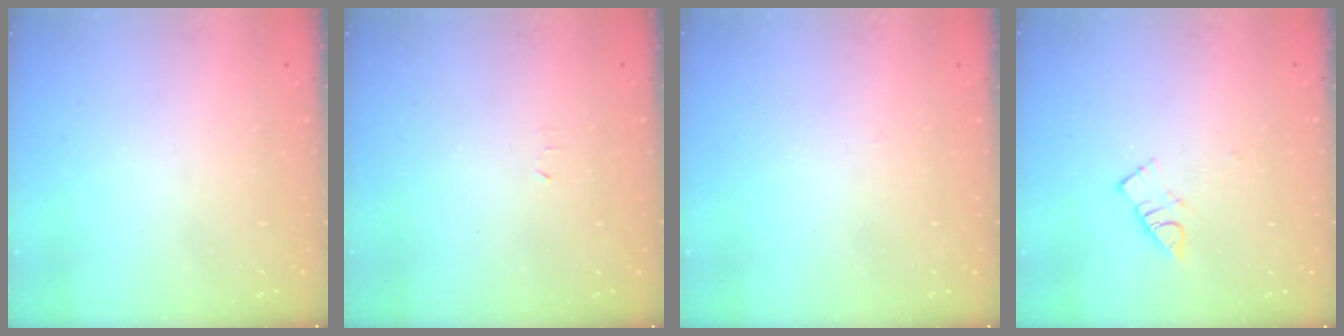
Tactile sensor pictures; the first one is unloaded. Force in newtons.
{"total": 2.4, "press": 2.4, "slide": 0.4}
{"total": 2.8, "press": 2.8, "slide": 0.4}
{"total": 4.8, "press": 4.7, "slide": 0.8}